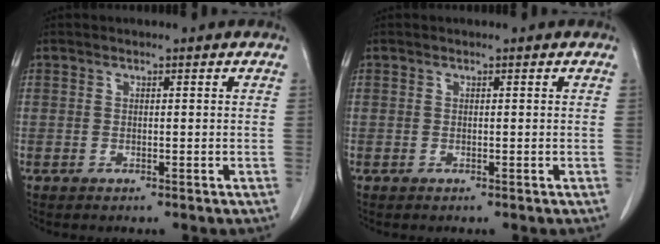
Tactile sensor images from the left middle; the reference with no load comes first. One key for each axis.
{"total": 0.0}